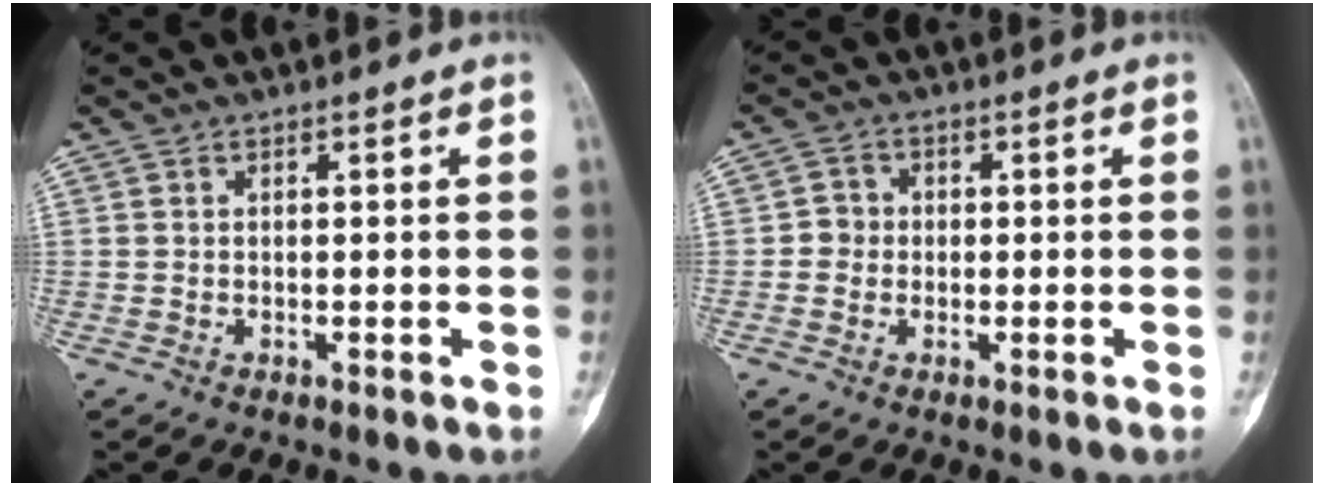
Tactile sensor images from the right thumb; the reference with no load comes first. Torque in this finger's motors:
{"motor_torque": [-0.17, 0.05, 0.15, -0.10, -0.07]}